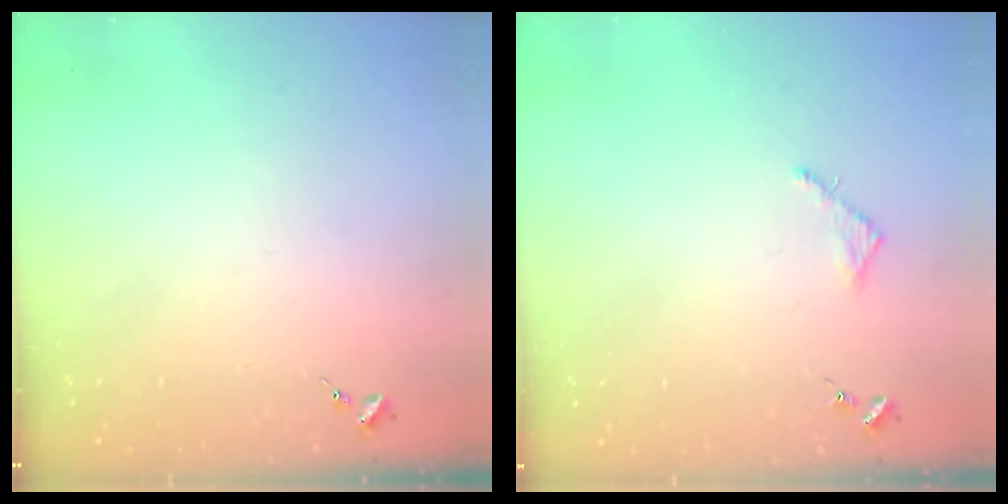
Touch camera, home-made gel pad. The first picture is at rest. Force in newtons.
{"total": 2.5, "press": 2.5, "slide": 0.2}